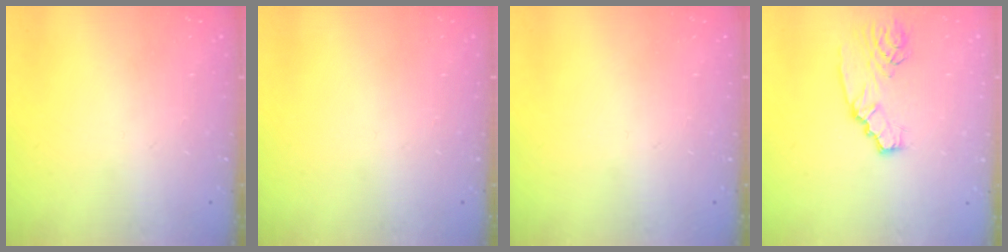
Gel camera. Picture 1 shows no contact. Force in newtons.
{"total": 0.0}
{"total": 0.0}
{"total": 5.1, "press": 5.1, "slide": 0.1}